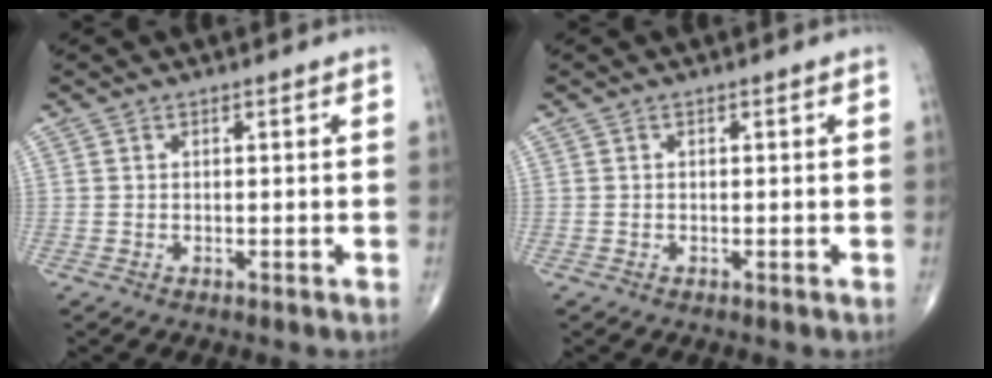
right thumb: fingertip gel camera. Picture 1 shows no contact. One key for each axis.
{"total": 0.0}